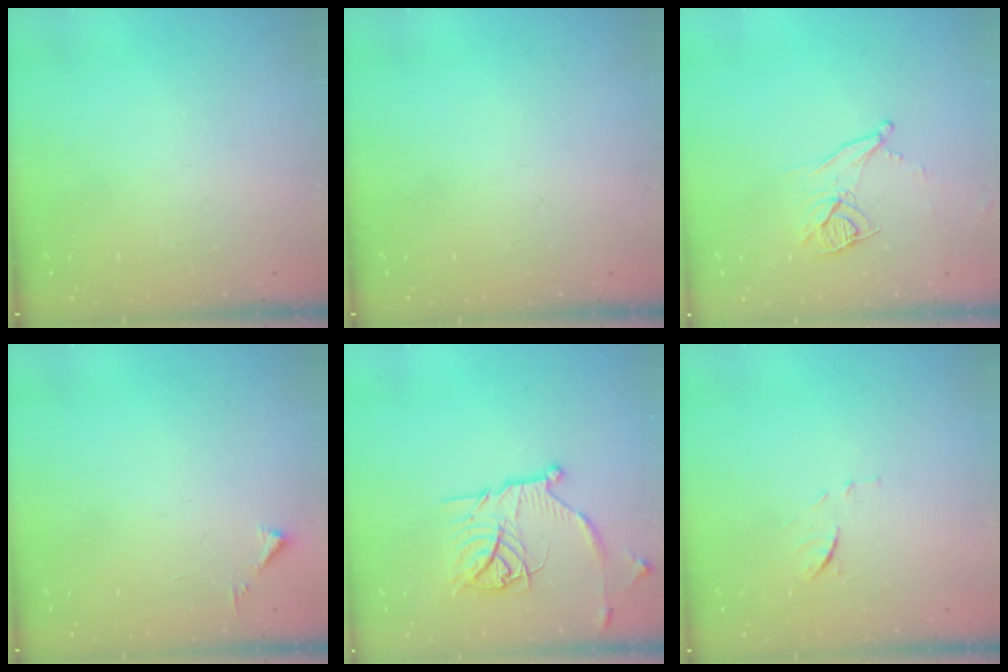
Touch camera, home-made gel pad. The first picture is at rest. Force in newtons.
{"total": 0.0}
{"total": 9.7, "press": 9.2, "slide": 3.0}
{"total": 3.1, "press": 3.1, "slide": 0.4}
{"total": 16.4, "press": 16.4, "slide": 1.3}
{"total": 6.2, "press": 6.2, "slide": 1.0}